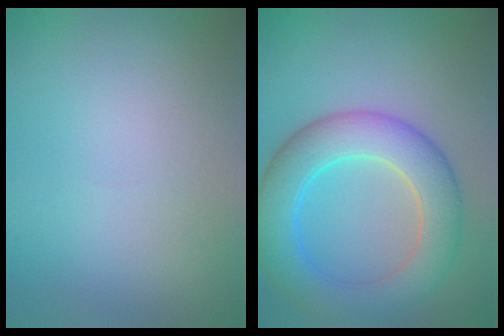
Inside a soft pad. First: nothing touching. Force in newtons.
{"total": 6.7, "press": 6.7, "slide": 0.1}